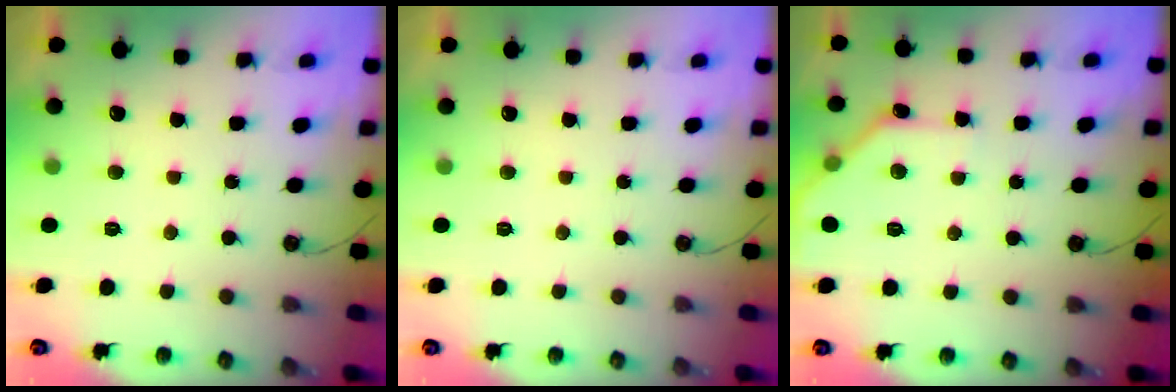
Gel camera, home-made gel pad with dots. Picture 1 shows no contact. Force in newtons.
{"total": 0.0}
{"total": 8.9, "press": 8.9, "slide": 1.0}